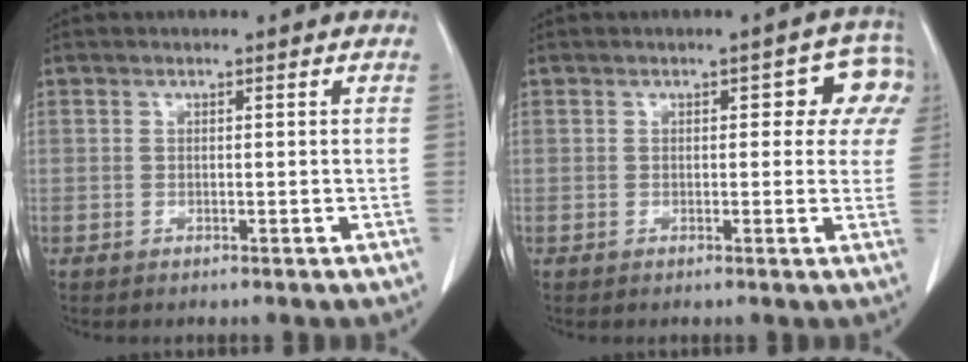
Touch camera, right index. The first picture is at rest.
{"total": 5.7, "force": [1.9, 3.3, 4.2], "torque": [-0.020, 0.025, 0.015]}